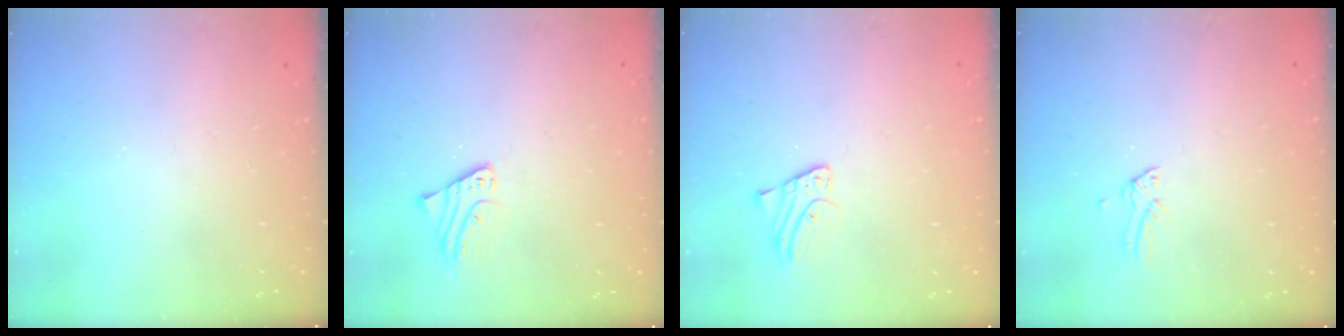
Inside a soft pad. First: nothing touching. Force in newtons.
{"total": 2.1, "press": 2.1, "slide": 0.1}
{"total": 2.6, "press": 2.6, "slide": 0.2}
{"total": 0.0}